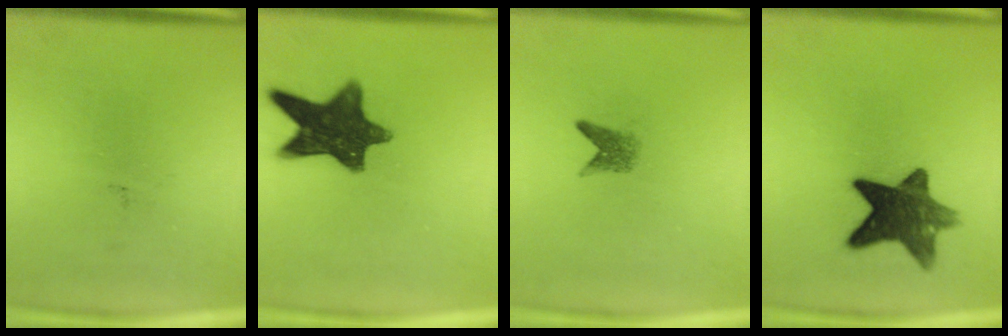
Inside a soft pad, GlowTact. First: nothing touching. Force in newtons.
{"total": 12.4}
{"total": 1.9}
{"total": 11.3}